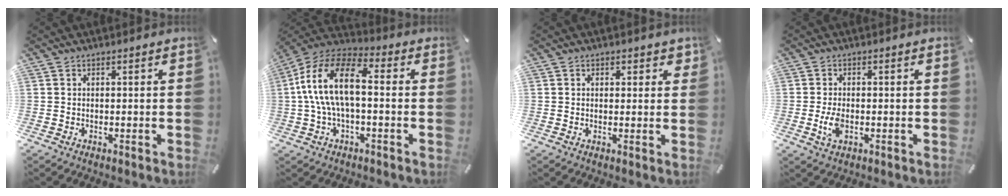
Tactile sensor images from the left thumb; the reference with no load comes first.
{"total": 15.2, "force": [0.2, 7.9, 13.0], "torque": [-0.272, 0.010, 0.000]}
{"total": 1.8, "force": [0.7, 1.4, 0.9], "torque": [0.005, -0.005, 0.006]}
{"total": 4.3, "force": [-0.8, 2.4, 3.5], "torque": [-0.087, -0.006, -0.019]}